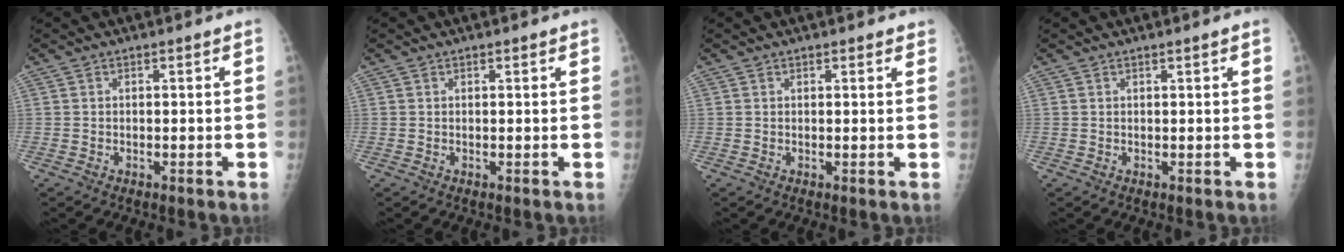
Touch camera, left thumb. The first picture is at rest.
{"total": 0.6, "force": [0.5, 0.2, 0.3], "torque": [-0.004, -0.001, 0.005]}
{"total": 1.6, "force": [1.3, 0.6, 0.8], "torque": [0.001, -0.002, 0.012]}
{"total": 0.6, "force": [0.4, 0.0, 0.5], "torque": [-0.009, -0.002, 0.009]}